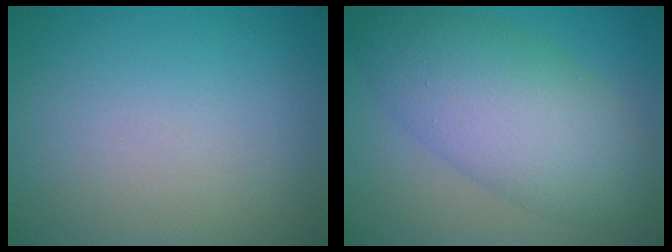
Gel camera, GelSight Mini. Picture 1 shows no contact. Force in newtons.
{"total": 8.5, "press": 8.5, "slide": 0.2}